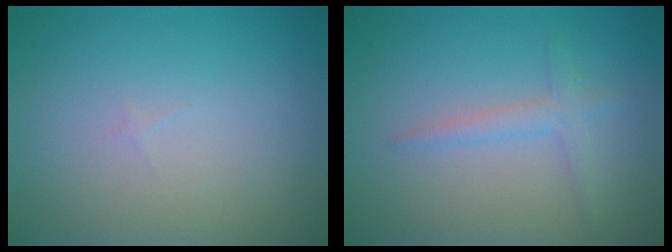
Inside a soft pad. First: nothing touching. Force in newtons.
{"total": 1.6, "press": 1.6, "slide": 0.1}